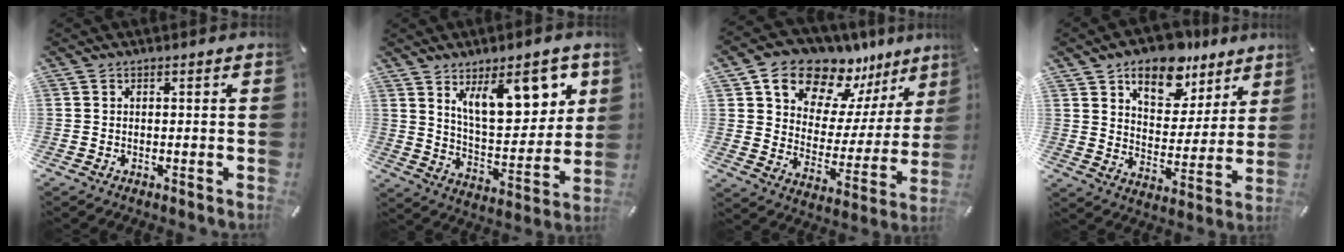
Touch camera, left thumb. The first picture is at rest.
{"total": 15.7, "force": [9.3, 7.0, 10.5], "torque": [-0.154, -0.041, 0.158]}
{"total": 13.8, "force": [11.8, 7.1, 1.4], "torque": [-0.031, -0.122, 0.215]}
{"total": 13.2, "force": [9.5, 7.6, 5.0], "torque": [-0.063, -0.066, 0.169]}